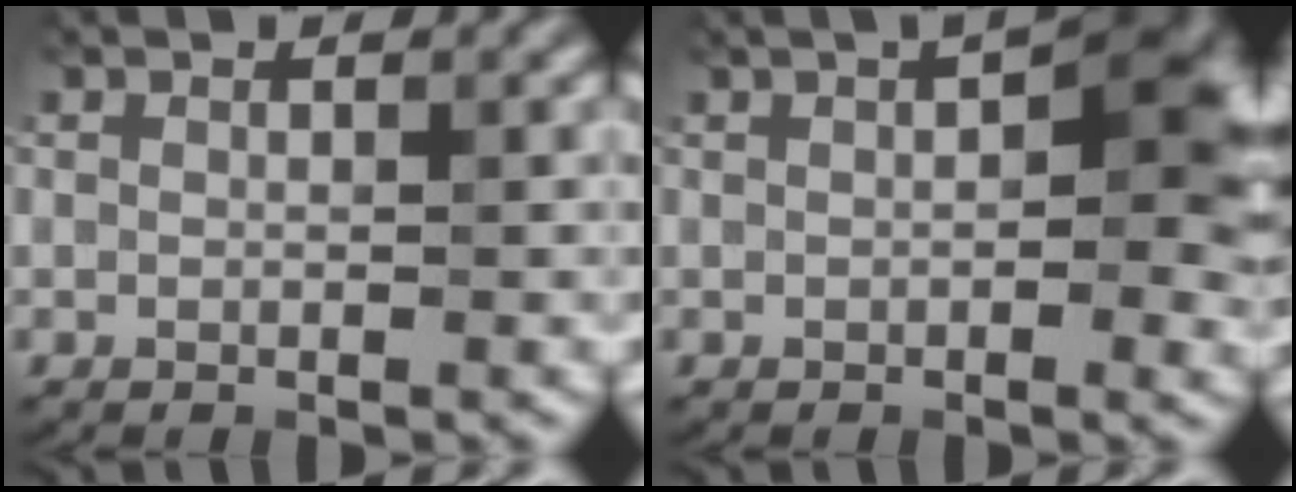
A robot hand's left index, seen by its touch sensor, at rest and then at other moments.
{"total": 7.7, "force": [1.3, 3.7, 6.7], "torque": [-0.075, 0.018, 0.013]}